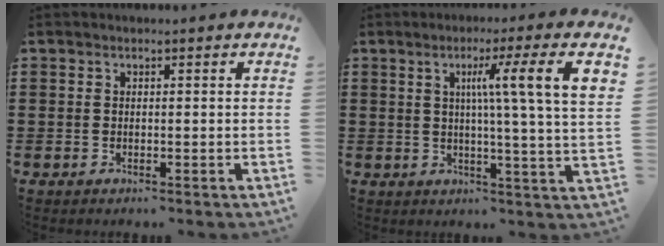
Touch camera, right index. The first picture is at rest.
{"total": 9.3, "force": [3.1, -0.7, 8.8], "torque": [-0.156, -0.005, 0.040]}